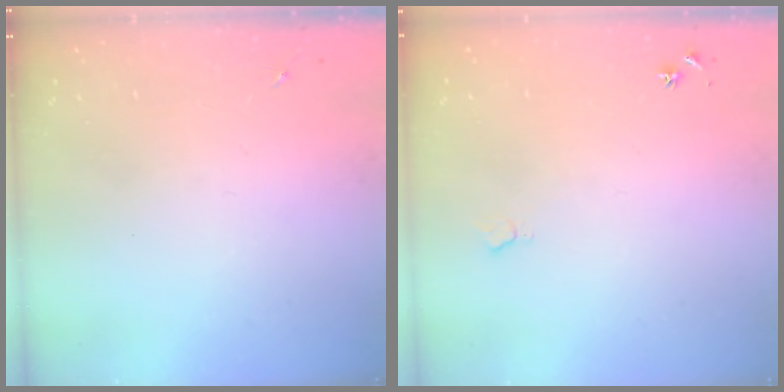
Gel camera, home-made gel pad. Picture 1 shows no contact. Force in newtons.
{"total": 5.6, "press": 5.5, "slide": 0.7}